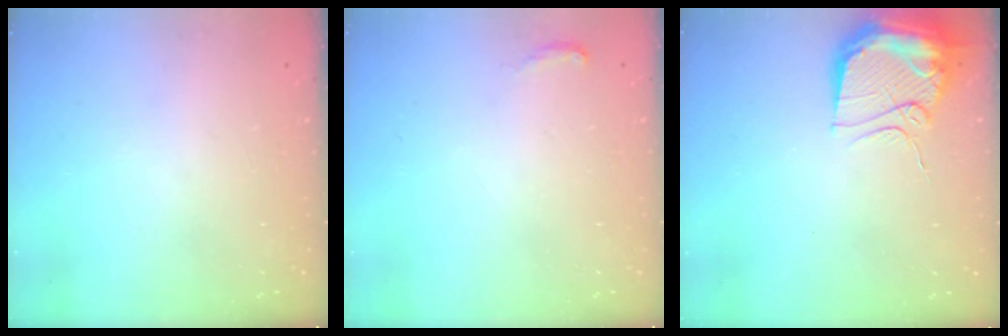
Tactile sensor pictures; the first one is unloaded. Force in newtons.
{"total": 3.6, "press": 3.3, "slide": 1.4}
{"total": 12.2, "press": 12.1, "slide": 1.2}